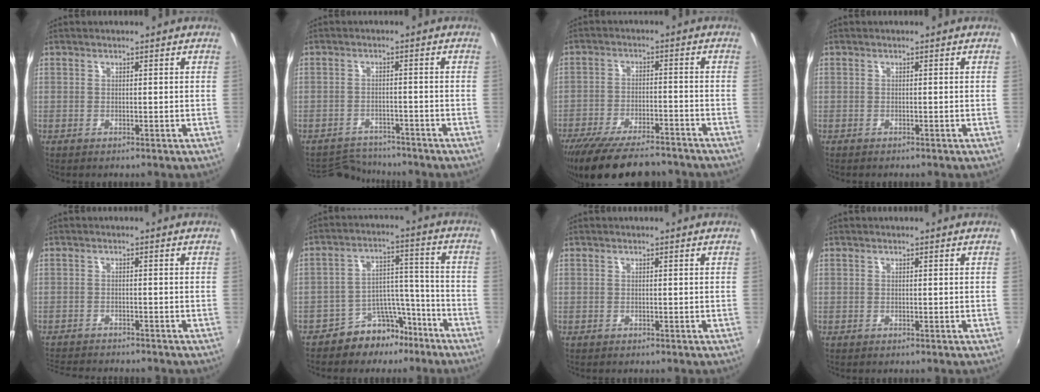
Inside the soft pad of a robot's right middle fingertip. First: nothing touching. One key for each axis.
{"total": 5.8, "fx": -5.6, "fy": 1.3, "fz": -0.1, "tx": -0.016, "ty": 0.006, "tz": -0.093}
{"total": 17.3, "fx": -14.3, "fy": 4.9, "fz": 8.3, "tx": -0.166, "ty": -0.025, "tz": -0.219}
{"total": 0.6, "fx": -0.5, "fy": 0.1, "fz": 0.2, "tx": -0.004, "ty": -0.002, "tz": -0.009}
{"total": 8.0, "fx": -7.4, "fy": 1.4, "fz": 2.5, "tx": -0.071, "ty": -0.014, "tz": -0.120}
{"total": 9.4, "fx": -7.4, "fy": 5.3, "fz": 2.4, "tx": -0.030, "ty": 0.051, "tz": -0.106}
{"total": 0.0}
{"total": 0.0}